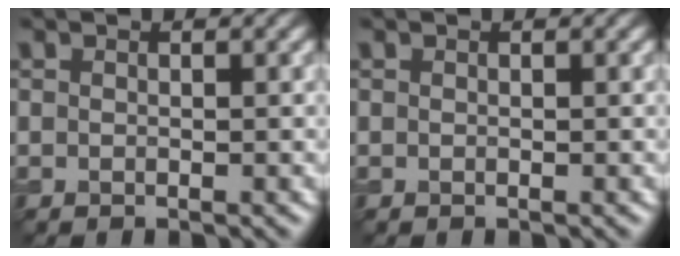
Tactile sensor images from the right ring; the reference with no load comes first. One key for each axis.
{"total": 0.0}